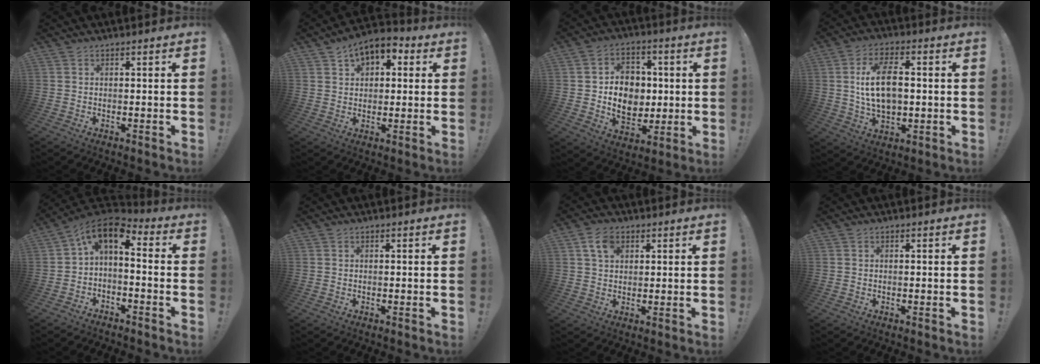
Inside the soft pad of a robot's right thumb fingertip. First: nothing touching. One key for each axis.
{"total": 7.4, "fx": 4.0, "fy": 4.8, "fz": 4.0, "tx": -0.055, "ty": -0.016, "tz": 0.074}
{"total": 13.3, "fx": 0.3, "fy": 10.9, "fz": 7.7, "tx": -0.126, "ty": -0.003, "tz": 0.012}
{"total": 13.6, "fx": 1.0, "fy": 8.0, "fz": 11.0, "tx": -0.193, "ty": 0.005, "tz": 0.018}
{"total": 5.7, "fx": 0.8, "fy": 2.8, "fz": 4.9, "tx": -0.083, "ty": -0.009, "tz": 0.019}
{"total": 0.0}
{"total": 5.9, "fx": 2.6, "fy": 3.8, "fz": 3.6, "tx": -0.064, "ty": 0.002, "tz": 0.050}
{"total": 0.0}